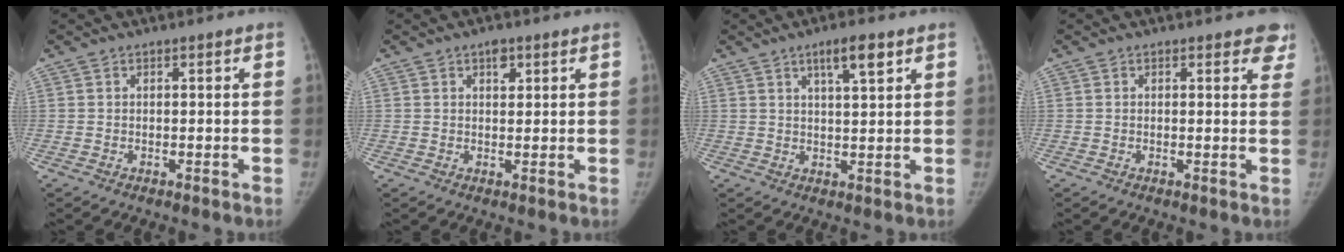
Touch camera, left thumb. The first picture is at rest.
{"total": 2.4, "force": [1.4, 1.3, 1.4], "torque": [-0.007, -0.004, 0.021]}
{"total": 5.5, "force": [3.1, 1.3, 4.3], "torque": [-0.062, -0.013, 0.052]}
{"total": 4.3, "force": [3.3, 1.9, 1.9], "torque": [0.014, -0.012, 0.025]}